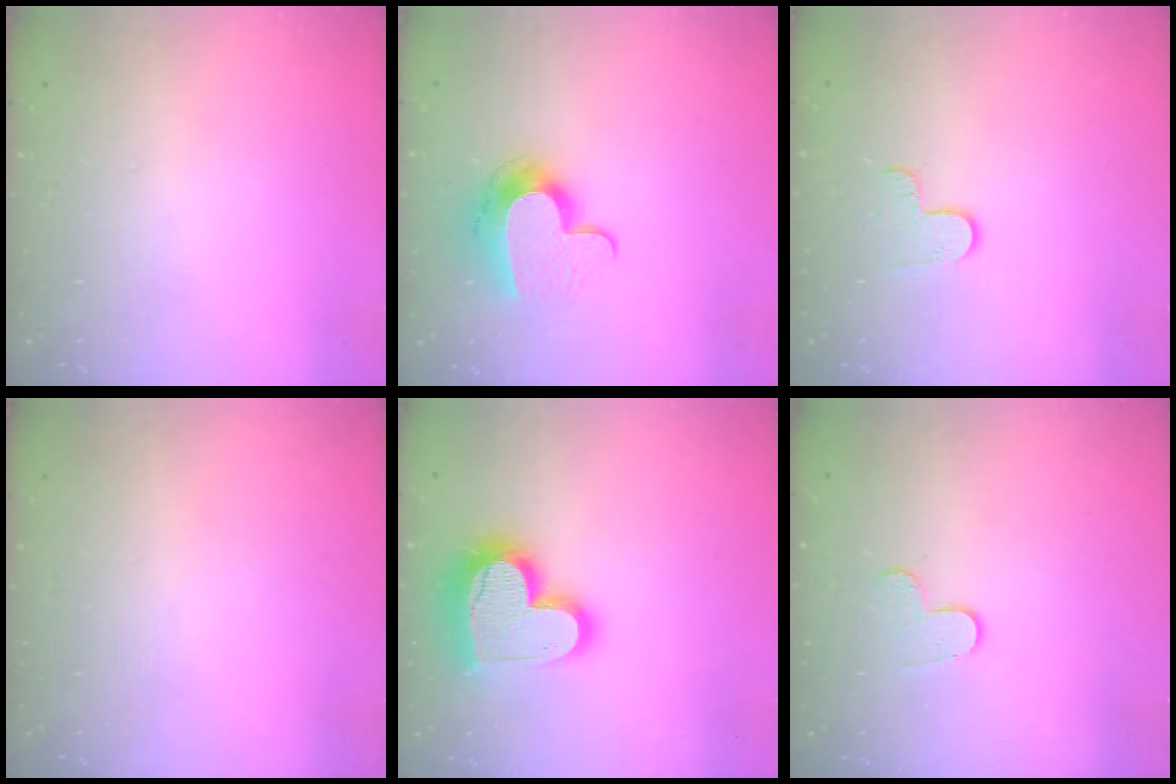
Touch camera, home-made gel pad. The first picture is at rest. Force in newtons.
{"total": 11.5, "press": 11.5, "slide": 0.7}
{"total": 4.7, "press": 4.7, "slide": 0.4}
{"total": 0.0}
{"total": 18.8, "press": 18.7, "slide": 1.6}
{"total": 6.2, "press": 6.2, "slide": 0.6}